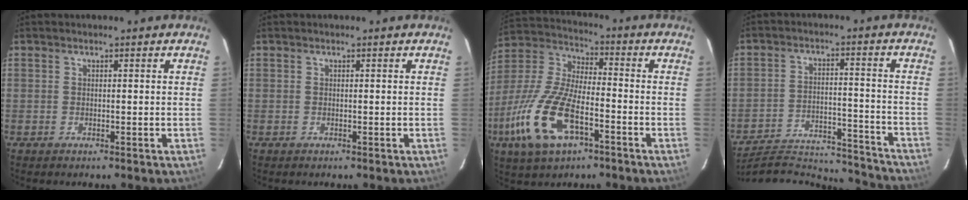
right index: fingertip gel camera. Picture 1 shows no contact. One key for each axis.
{"total": 0.0}
{"total": 18.1, "fx": -7.9, "fy": 7.5, "fz": 14.4, "tx": -0.326, "ty": -0.019, "tz": -0.154}
{"total": 22.7, "fx": -21.3, "fy": 5.1, "fz": 6.0, "tx": -0.118, "ty": 0.014, "tz": -0.285}